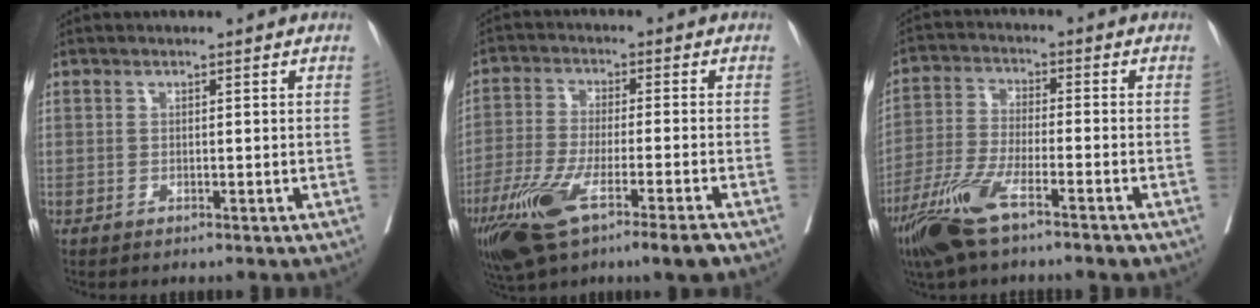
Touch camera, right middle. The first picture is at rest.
{"total": 12.6, "force": [-7.4, 1.3, 10.2], "torque": [-0.195, -0.033, -0.133]}
{"total": 10.0, "force": [-6.5, 1.4, 7.5], "torque": [-0.161, -0.023, -0.125]}